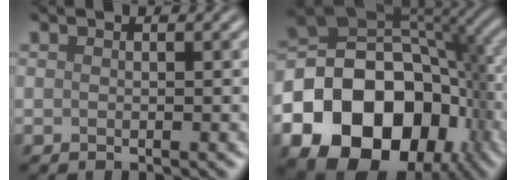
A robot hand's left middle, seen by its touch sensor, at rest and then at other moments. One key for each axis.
{"total": 17.9, "fx": -6.9, "fy": 12.6, "fz": 10.6, "tx": -0.187, "ty": -0.022, "tz": -0.115}